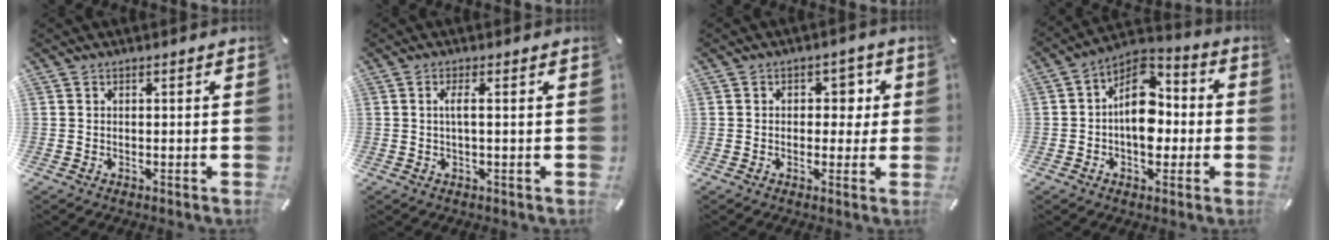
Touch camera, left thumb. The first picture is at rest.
{"total": 2.9, "force": [0.4, 0.2, 2.8], "torque": [-0.054, -0.003, 0.004]}
{"total": 5.2, "force": [0.5, 4.1, 3.2], "torque": [-0.020, -0.005, -0.006]}
{"total": 12.5, "force": [-0.9, 8.9, 8.8], "torque": [-0.135, -0.001, -0.020]}